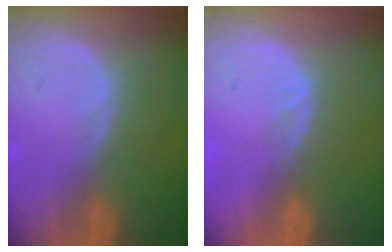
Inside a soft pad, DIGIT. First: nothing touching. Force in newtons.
{"total": 1.3, "press": 1.2, "slide": 0.6}